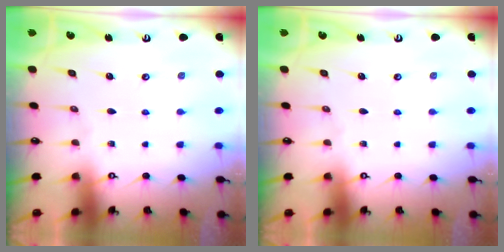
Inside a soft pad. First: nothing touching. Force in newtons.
{"total": 0.0}